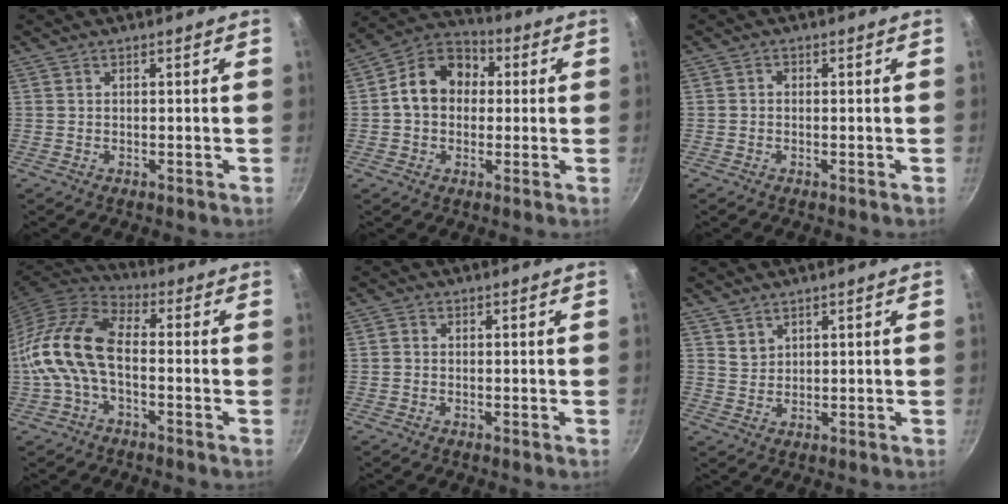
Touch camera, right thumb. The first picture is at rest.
{"total": 12.1, "force": [1.1, 9.5, 7.4], "torque": [-0.087, 0.031, -0.004]}
{"total": 0.9, "force": [-0.2, 0.7, 0.4], "torque": [-0.007, 0.005, -0.004]}
{"total": 13.6, "force": [-2.2, 7.8, 11.0], "torque": [-0.214, 0.038, -0.059]}
{"total": 0.7, "force": [-0.1, 0.6, 0.3], "torque": [-0.006, 0.003, -0.003]}
{"total": 2.4, "force": [1.8, 1.4, 0.5], "torque": [0.001, -0.002, 0.040]}